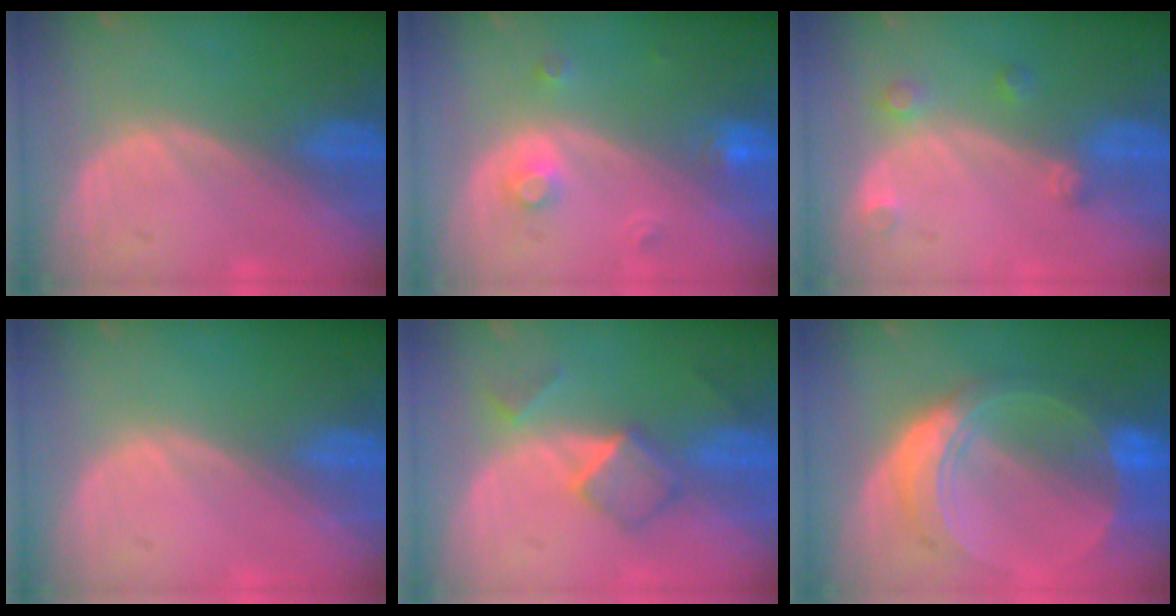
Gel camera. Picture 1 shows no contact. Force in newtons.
{"total": 3.1, "press": 2.9, "slide": 1.2}
{"total": 2.6, "press": 2.6, "slide": 0.4}
{"total": 0.0}
{"total": 5.4, "press": 4.7, "slide": 2.5}
{"total": 8.7, "press": 8.7, "slide": 0.6}